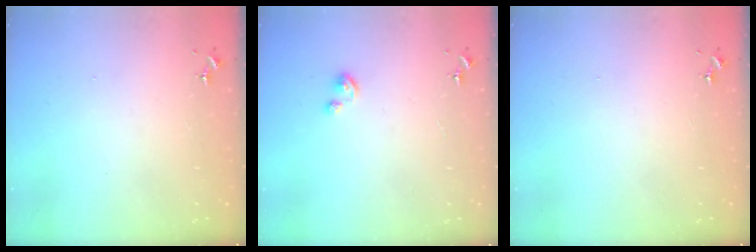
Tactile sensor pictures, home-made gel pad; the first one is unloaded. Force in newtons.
{"total": 1.8, "press": 1.8, "slide": 0.2}
{"total": 0.0}